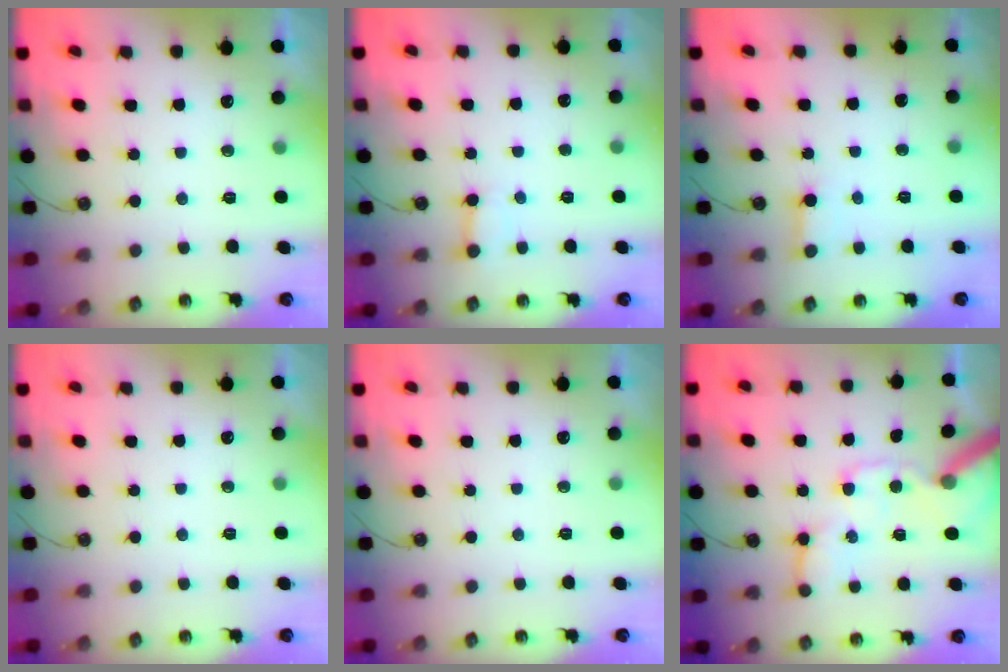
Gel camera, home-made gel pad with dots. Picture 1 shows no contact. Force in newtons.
{"total": 2.7, "press": 2.7, "slide": 0.5}
{"total": 2.4, "press": 2.4, "slide": 0.0}
{"total": 0.0}
{"total": 0.0}
{"total": 16.9, "press": 16.8, "slide": 2.3}